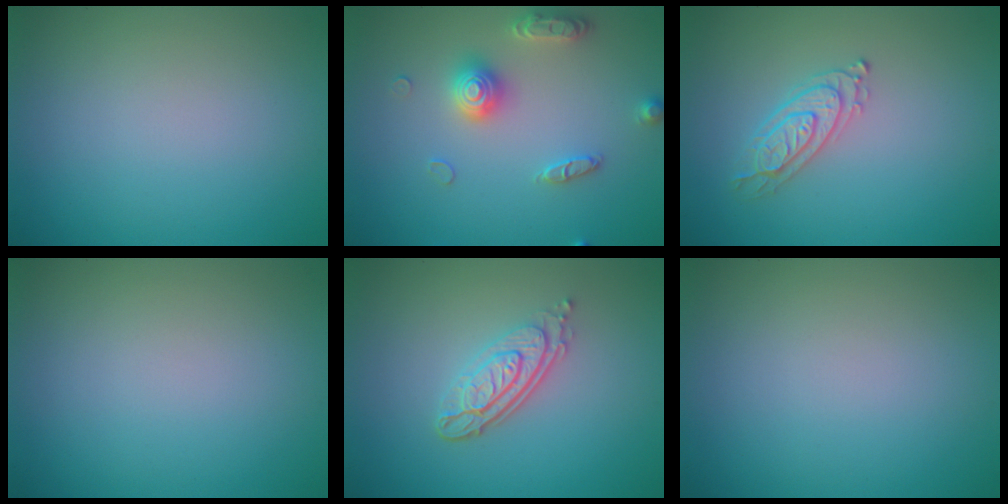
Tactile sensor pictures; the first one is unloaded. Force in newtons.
{"total": 3.0, "press": 3.0, "slide": 0.4}
{"total": 2.4, "press": 2.4, "slide": 0.3}
{"total": 0.0}
{"total": 3.9, "press": 2.9, "slide": 2.6}
{"total": 0.0}